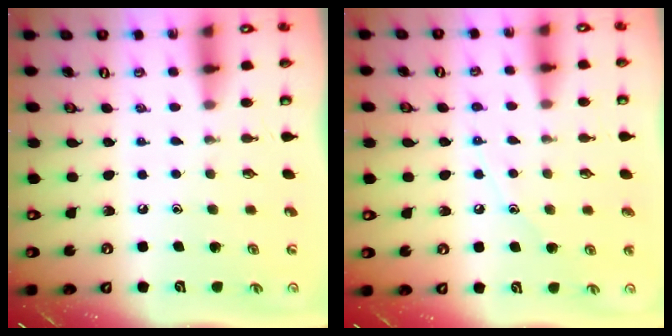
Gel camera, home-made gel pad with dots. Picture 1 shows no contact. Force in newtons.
{"total": 7.2, "press": 7.2, "slide": 0.5}